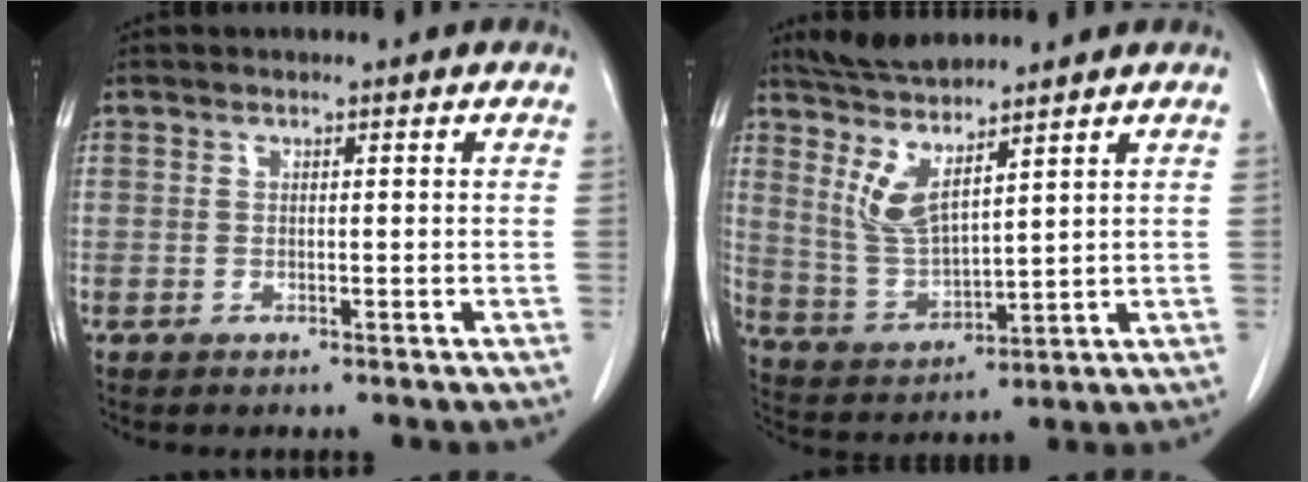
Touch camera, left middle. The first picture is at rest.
{"total": 8.6, "force": [6.8, 0.9, 5.3], "torque": [-0.125, -0.013, 0.144]}